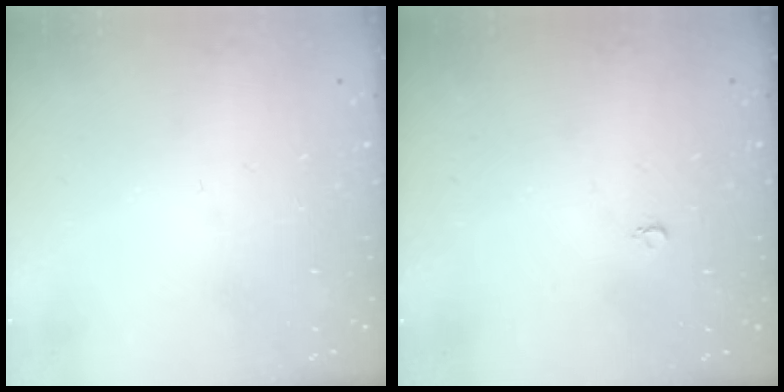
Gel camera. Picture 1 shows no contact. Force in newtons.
{"total": 2.6, "press": 2.6, "slide": 0.3}